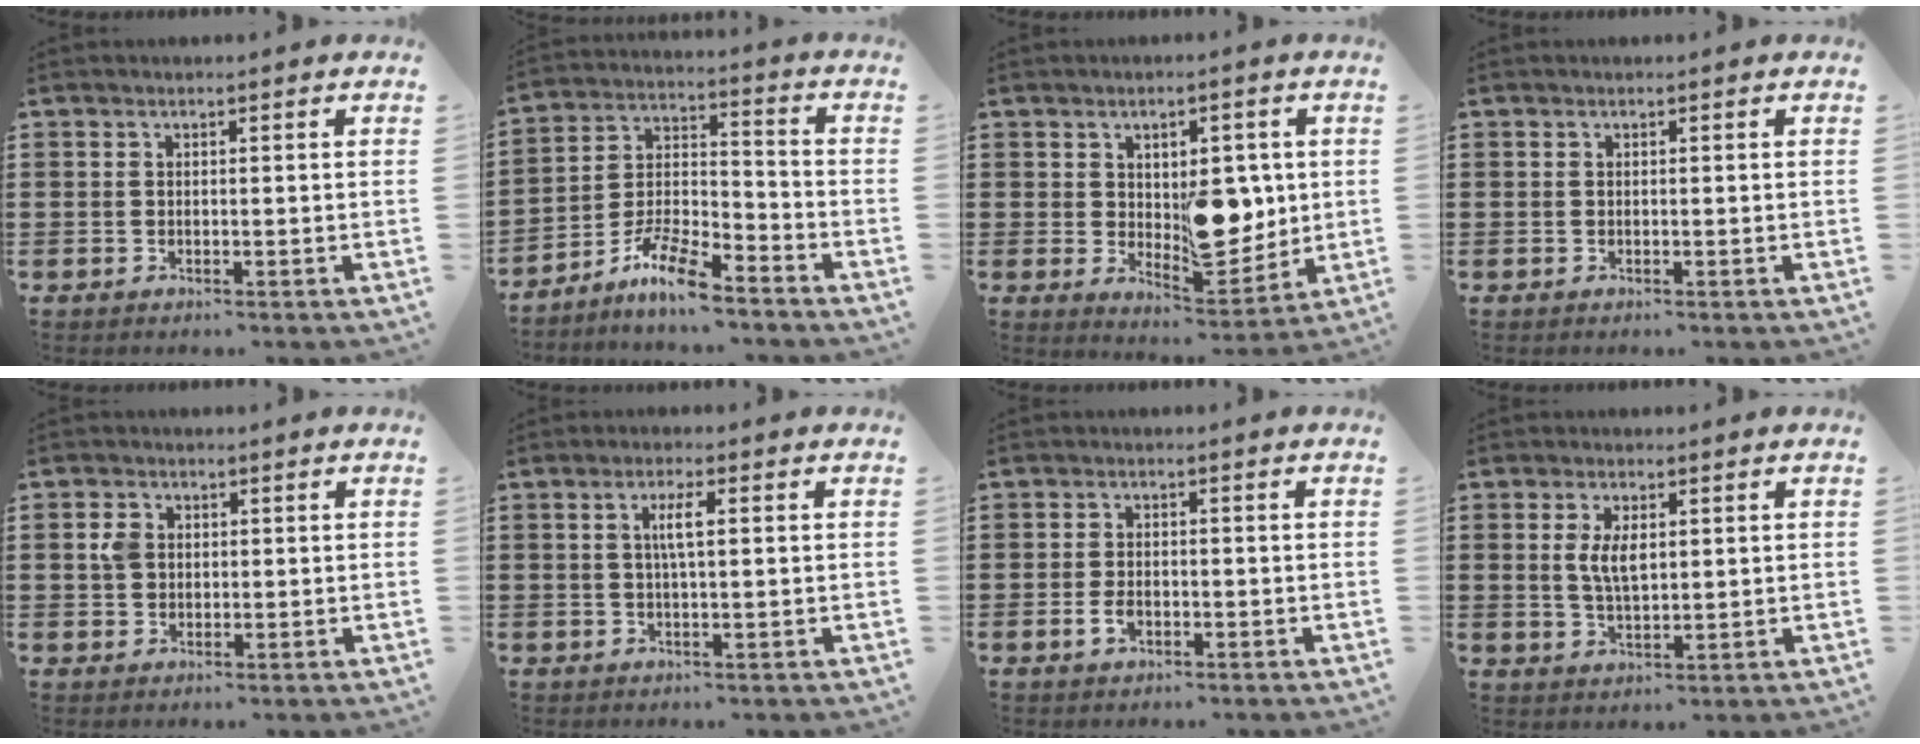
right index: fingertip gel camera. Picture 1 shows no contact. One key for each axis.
{"total": 8.2, "fx": -6.7, "fy": 1.8, "fz": 4.3, "tx": -0.095, "ty": 0.011, "tz": -0.129}
{"total": 9.6, "fx": 0.8, "fy": 5.8, "fz": 7.6, "tx": -0.094, "ty": -0.002, "tz": 0.014}
{"total": 0.0}
{"total": 2.8, "fx": 0.5, "fy": 2.3, "fz": 1.6, "tx": -0.047, "ty": 0.008, "tz": 0.006}
{"total": 3.1, "fx": 0.4, "fy": 0.4, "fz": 3.1, "tx": -0.060, "ty": 0.001, "tz": 0.003}
{"total": 2.3, "fx": -0.9, "fy": 1.3, "fz": 1.7, "tx": -0.039, "ty": -0.001, "tz": -0.019}
{"total": 4.4, "fx": 0.9, "fy": 1.9, "fz": 3.9, "tx": -0.082, "ty": 0.005, "tz": 0.015}